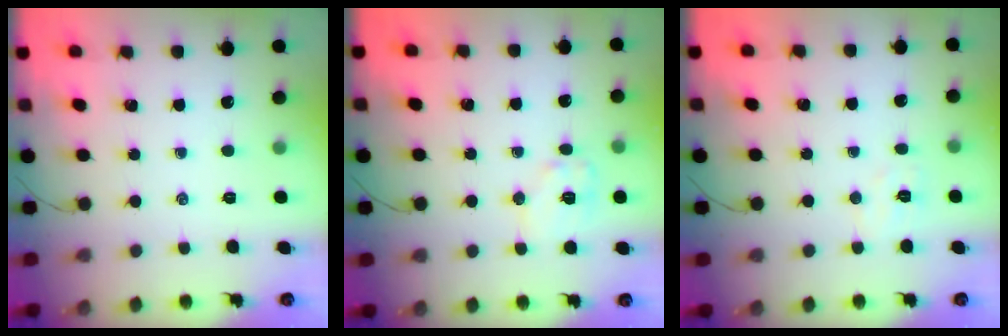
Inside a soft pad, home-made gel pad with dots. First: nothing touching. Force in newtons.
{"total": 8.1, "press": 8.1, "slide": 0.6}
{"total": 4.0, "press": 3.9, "slide": 1.0}